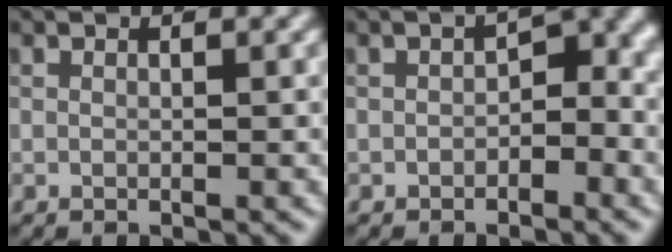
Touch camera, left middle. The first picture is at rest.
{"total": 3.0, "force": [-0.8, 1.8, 2.3], "torque": [-0.024, 0.006, -0.017]}